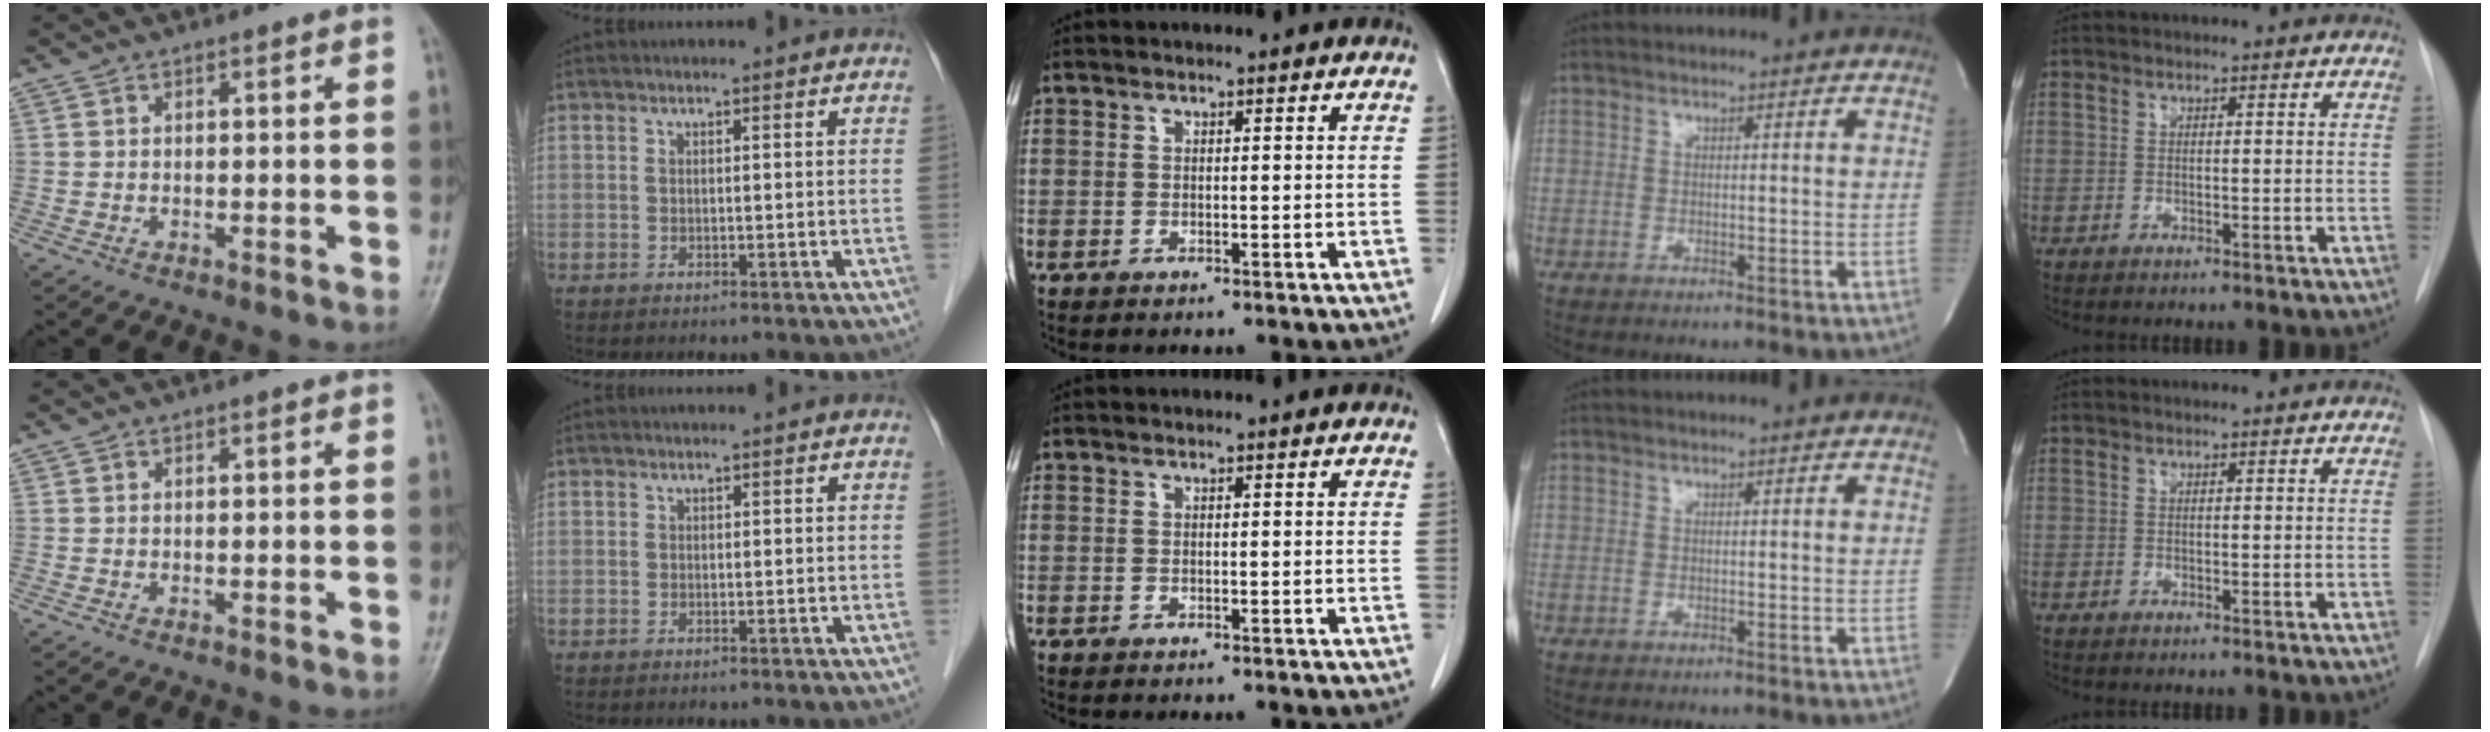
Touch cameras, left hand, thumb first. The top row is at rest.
{}